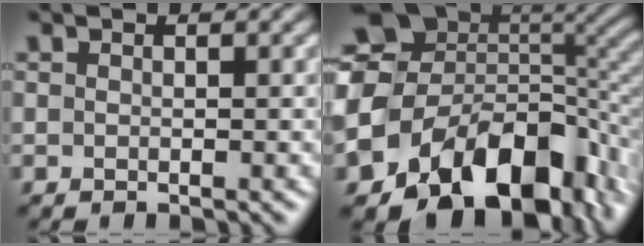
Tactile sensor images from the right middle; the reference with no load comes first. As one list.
[{"total": 15.1, "force": [-4.6, 10.6, 9.7], "torque": [-0.154, -0.015, -0.068]}]